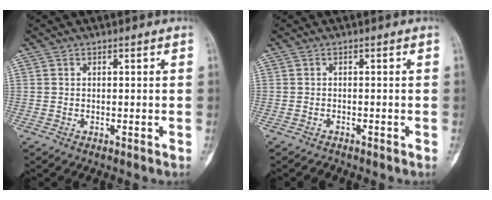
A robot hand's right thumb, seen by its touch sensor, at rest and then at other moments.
{"total": 0.8, "force": [-0.8, 0.2, -0.2], "torque": [0.003, 0.004, -0.015]}